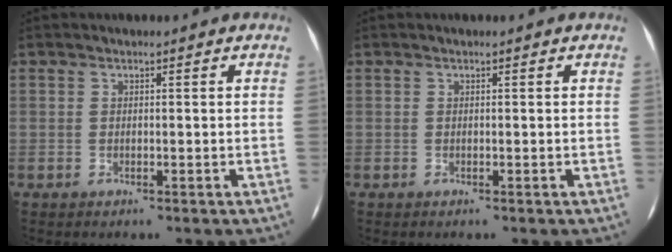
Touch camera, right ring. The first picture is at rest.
{"total": 0.0}